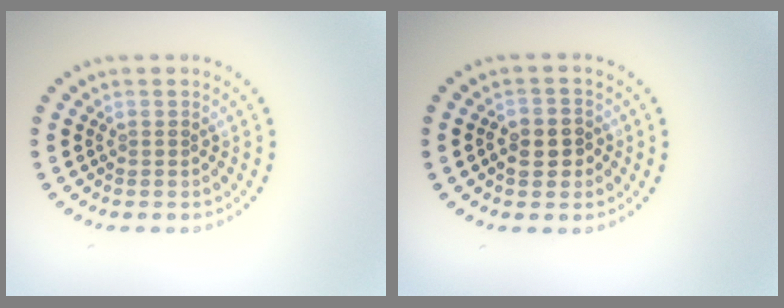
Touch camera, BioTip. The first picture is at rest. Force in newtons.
{"total": 2.8, "press": 2.8, "slide": 0.6}